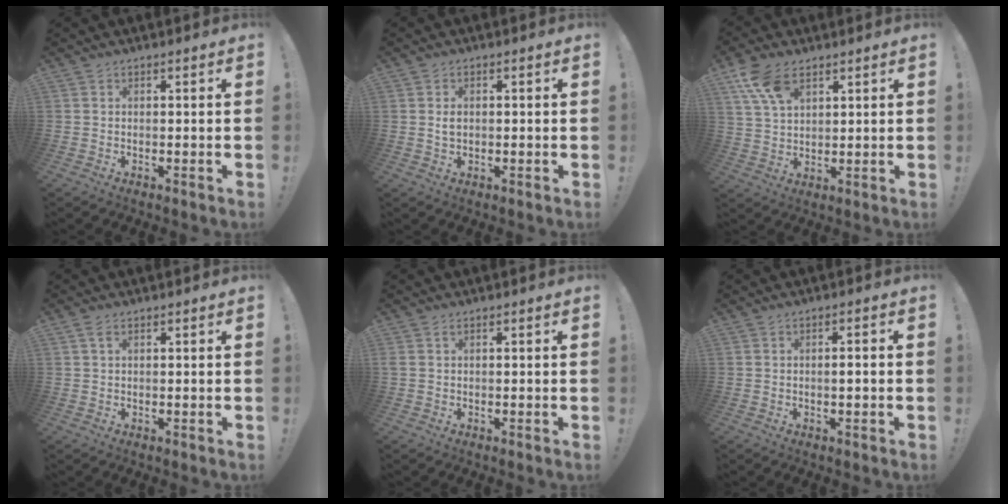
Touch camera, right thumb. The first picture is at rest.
{"total": 1.7, "force": [0.4, 1.3, 1.0], "torque": [-0.014, 0.003, 0.005]}
{"total": 10.4, "force": [5.8, 5.9, 6.4], "torque": [-0.123, -0.015, 0.112]}
{"total": 1.8, "force": [0.9, 0.9, 1.3], "torque": [-0.027, 0.003, 0.015]}
{"total": 0.9, "force": [0.4, 0.3, 0.8], "torque": [-0.021, 0.002, 0.009]}
{"total": 2.1, "force": [-0.5, 0.1, 2.1], "torque": [-0.035, 0.002, -0.012]}